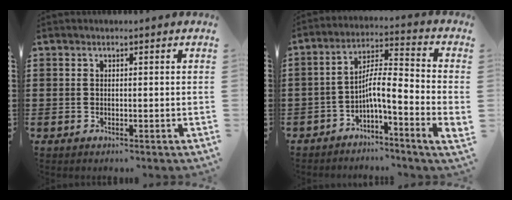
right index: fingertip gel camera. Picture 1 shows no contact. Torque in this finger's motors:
{"motor_torque": [1.28, 0.00, 0.62, 0.13]}